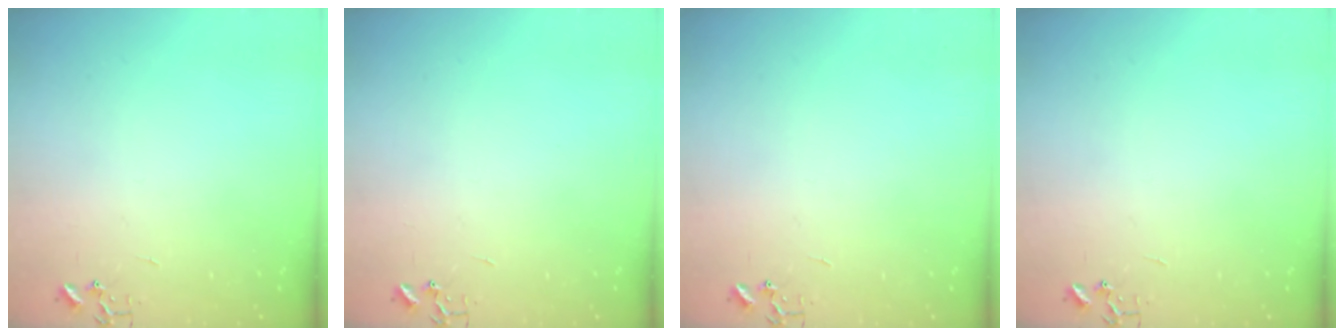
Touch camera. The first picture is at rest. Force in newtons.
{"total": 0.0}
{"total": 0.0}
{"total": 0.0}